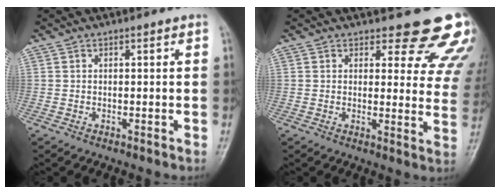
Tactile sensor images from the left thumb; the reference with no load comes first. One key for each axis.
{"total": 14.7, "fx": 13.1, "fy": 4.9, "fz": 4.4, "tx": 0.006, "ty": -0.101, "tz": 0.127}